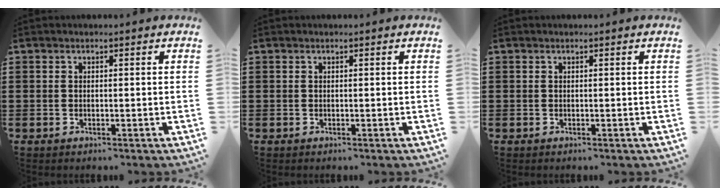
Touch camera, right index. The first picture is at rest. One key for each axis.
{"total": 0.0}
{"total": 0.0}